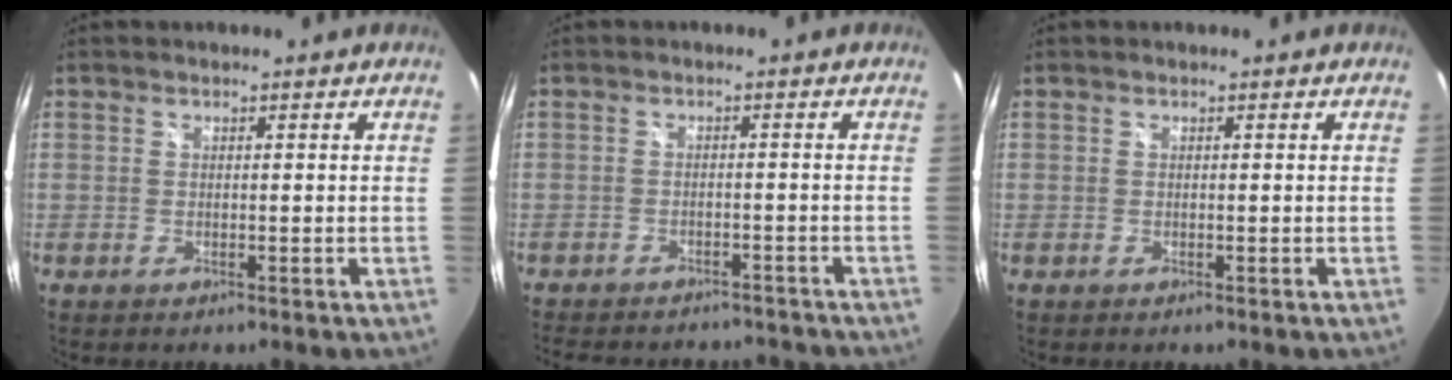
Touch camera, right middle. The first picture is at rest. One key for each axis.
{"total": 12.8, "fx": -11.2, "fy": 4.3, "fz": 4.7, "tx": -0.103, "ty": -0.008, "tz": -0.148}
{"total": 0.0}